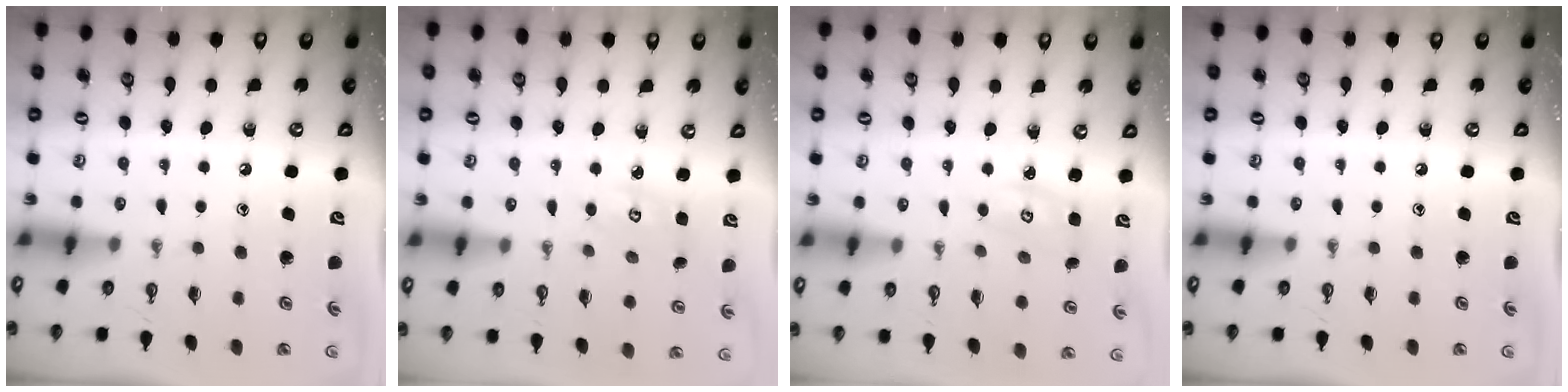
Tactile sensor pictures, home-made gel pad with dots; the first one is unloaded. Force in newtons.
{"total": 2.9, "press": 2.9, "slide": 0.1}
{"total": 3.0, "press": 3.0, "slide": 0.4}
{"total": 0.0}